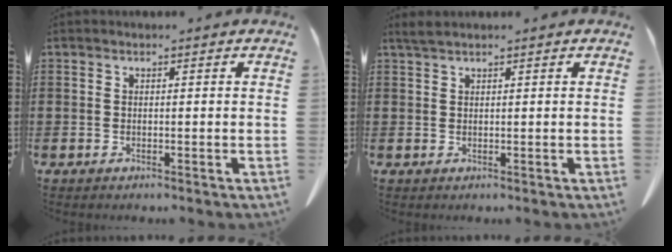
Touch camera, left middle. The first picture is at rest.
{"total": 1.2, "force": [1.0, 0.1, 0.7], "torque": [-0.017, 0.000, 0.019]}